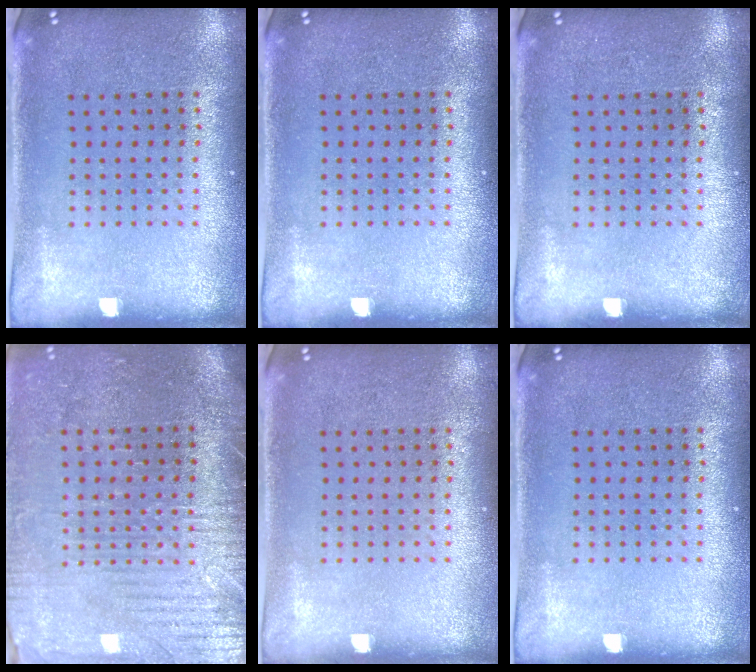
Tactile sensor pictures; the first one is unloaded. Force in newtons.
{"total": 0.0}
{"total": 0.0}
{"total": 3.7, "press": 3.4, "slide": 1.4}
{"total": 0.0}
{"total": 0.0}